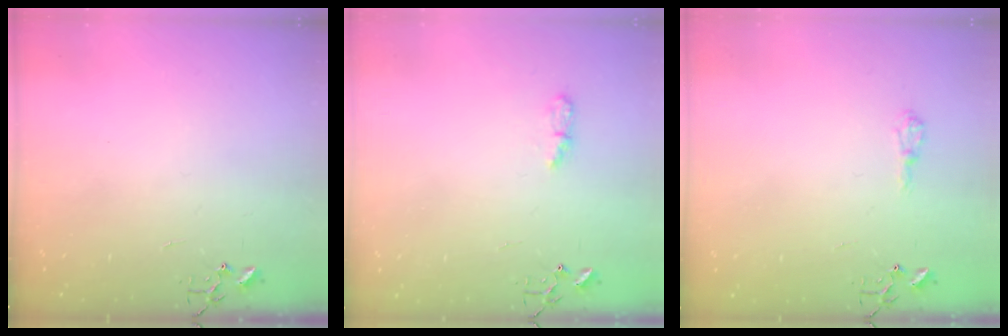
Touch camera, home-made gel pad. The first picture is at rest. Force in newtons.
{"total": 6.1, "press": 6.1, "slide": 0.5}
{"total": 7.2, "press": 7.1, "slide": 0.6}